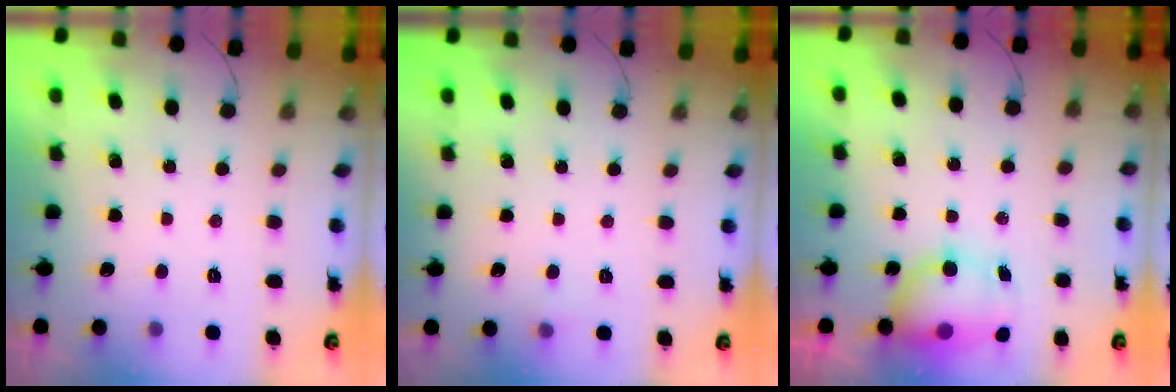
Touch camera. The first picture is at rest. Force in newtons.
{"total": 3.1, "press": 2.8, "slide": 1.2}
{"total": 11.3, "press": 8.5, "slide": 7.5}